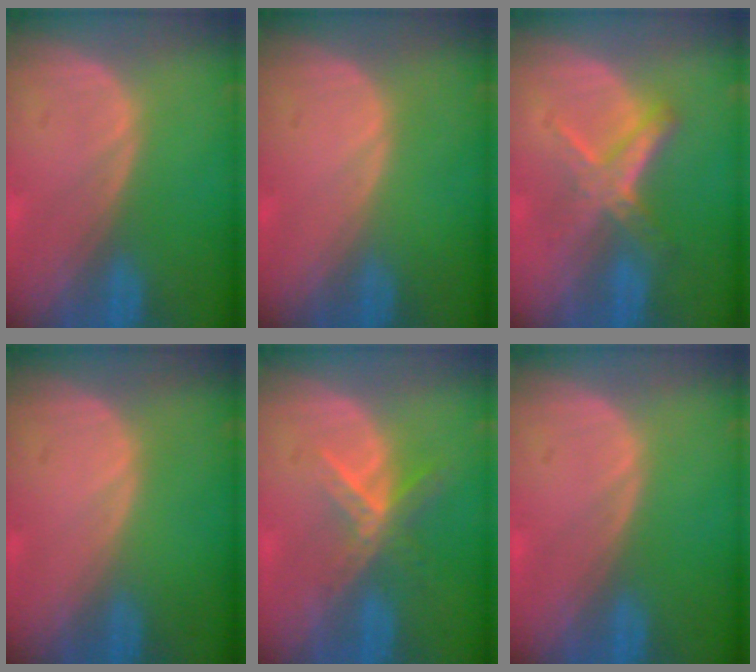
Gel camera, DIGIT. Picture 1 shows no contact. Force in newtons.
{"total": 0.0}
{"total": 5.8, "press": 5.5, "slide": 1.8}
{"total": 0.0}
{"total": 5.6, "press": 4.9, "slide": 2.8}
{"total": 0.0}